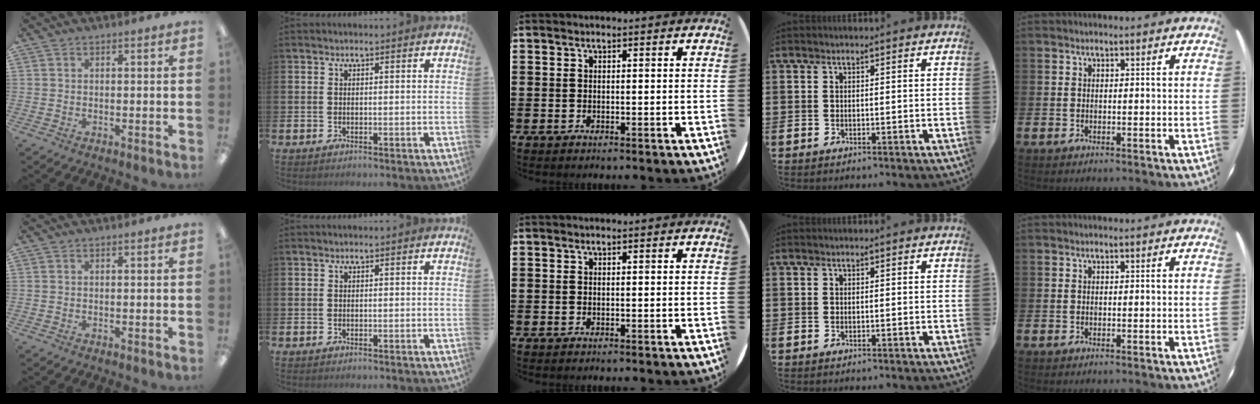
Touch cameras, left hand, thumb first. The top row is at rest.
{}